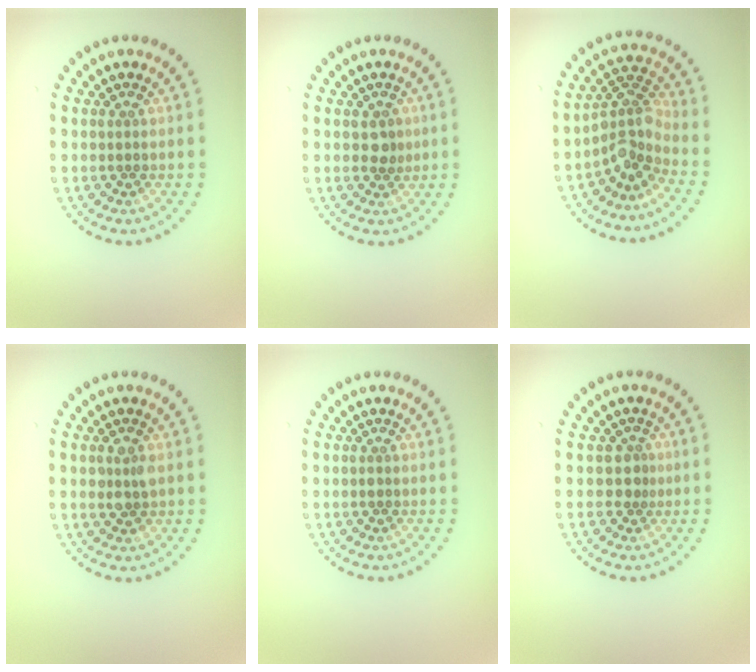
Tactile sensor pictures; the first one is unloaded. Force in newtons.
{"total": 1.5, "press": 1.4, "slide": 0.6}
{"total": 3.6, "press": 2.6, "slide": 2.5}
{"total": 2.0, "press": 1.9, "slide": 0.2}
{"total": 0.5, "press": 0.5, "slide": 0.0}
{"total": 1.3, "press": 0.9, "slide": 0.9}